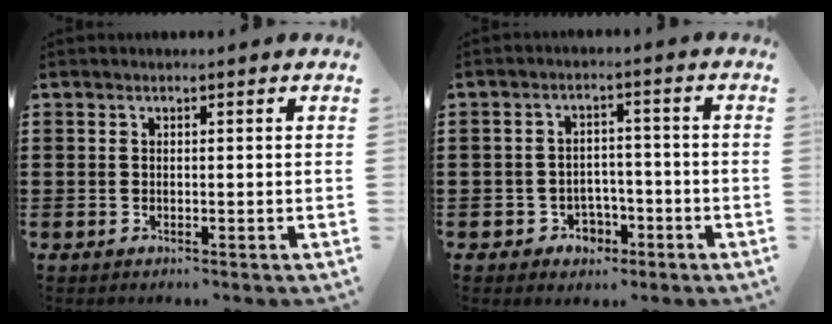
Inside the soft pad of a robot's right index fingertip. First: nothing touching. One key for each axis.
{"total": 3.6, "fx": -1.9, "fy": 2.9, "fz": 1.0, "tx": -0.028, "ty": 0.006, "tz": -0.040}